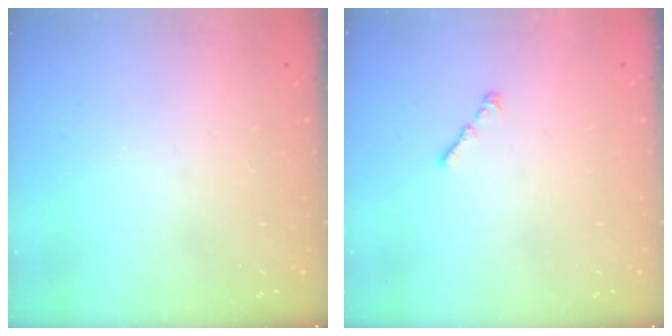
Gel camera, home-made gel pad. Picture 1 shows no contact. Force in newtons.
{"total": 1.1, "press": 0.9, "slide": 0.5}